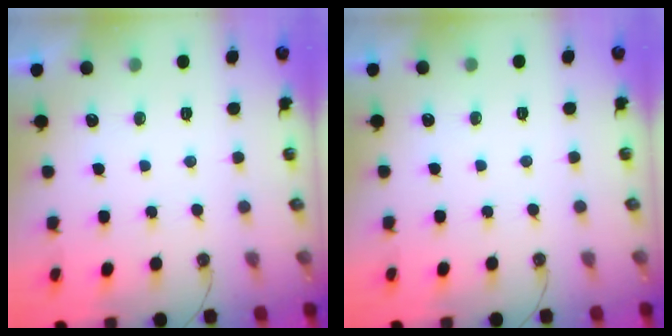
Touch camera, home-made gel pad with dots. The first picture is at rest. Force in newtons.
{"total": 0.0}